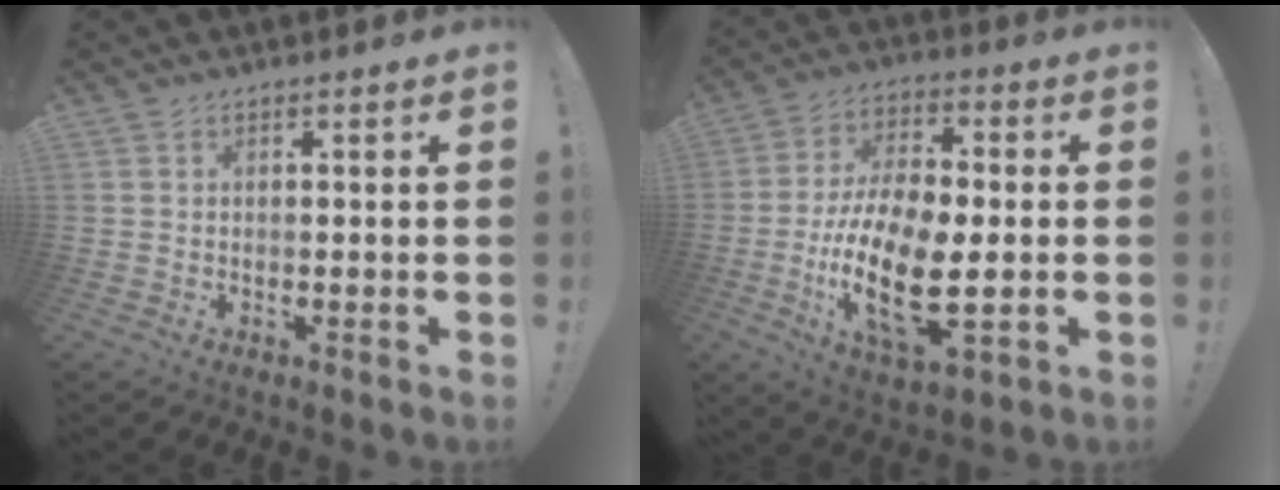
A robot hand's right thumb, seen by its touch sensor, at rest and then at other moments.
{"total": 20.3, "force": [-4.6, 9.6, 17.3], "torque": [-0.338, 0.014, -0.074]}